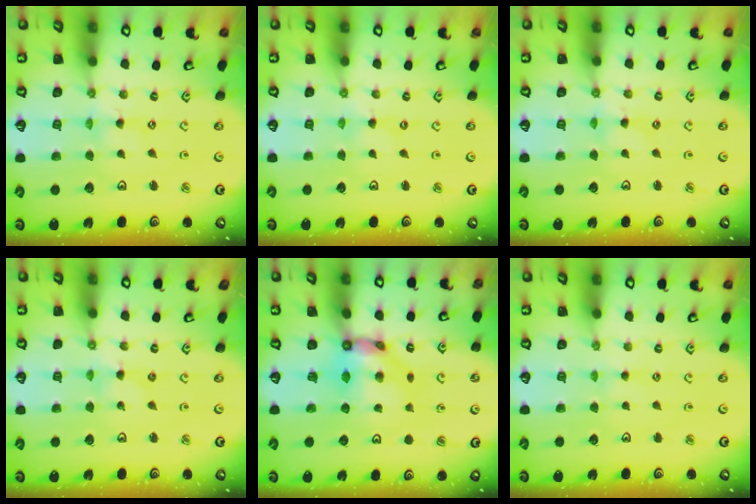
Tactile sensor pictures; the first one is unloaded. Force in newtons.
{"total": 0.0}
{"total": 0.9, "press": 0.8, "slide": 0.2}
{"total": 0.0}
{"total": 8.3, "press": 8.2, "slide": 0.6}
{"total": 0.0}